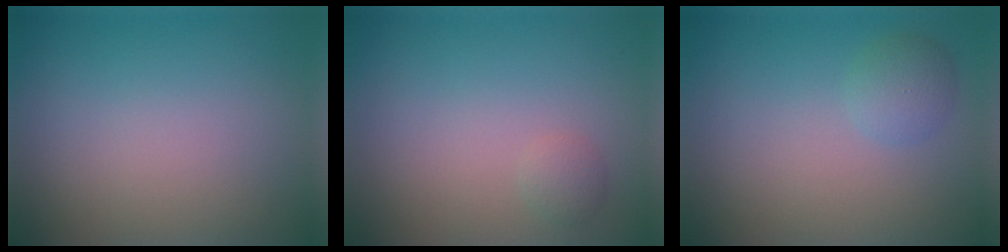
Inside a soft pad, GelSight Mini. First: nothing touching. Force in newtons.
{"total": 1.0, "press": 1.0, "slide": 0.1}
{"total": 1.8, "press": 1.8, "slide": 0.1}